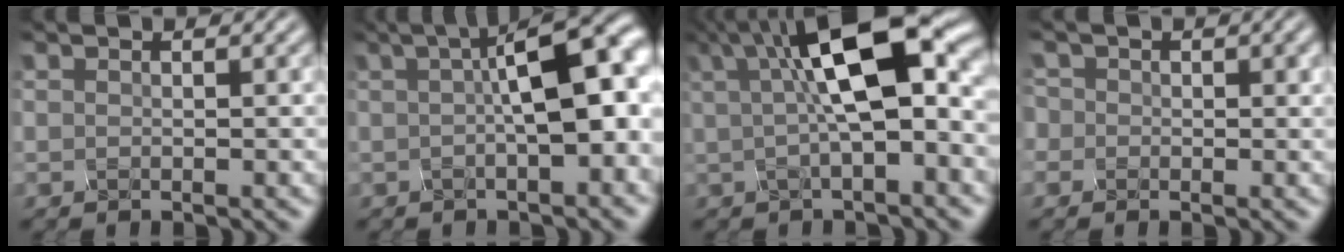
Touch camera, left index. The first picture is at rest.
{"total": 8.3, "force": [0.9, 2.5, 7.9], "torque": [-0.092, 0.019, 0.012]}
{"total": 10.3, "force": [2.4, 3.0, 9.5], "torque": [-0.142, 0.020, 0.032]}
{"total": 2.3, "force": [0.3, 2.1, 0.9], "torque": [-0.011, 0.010, -0.013]}